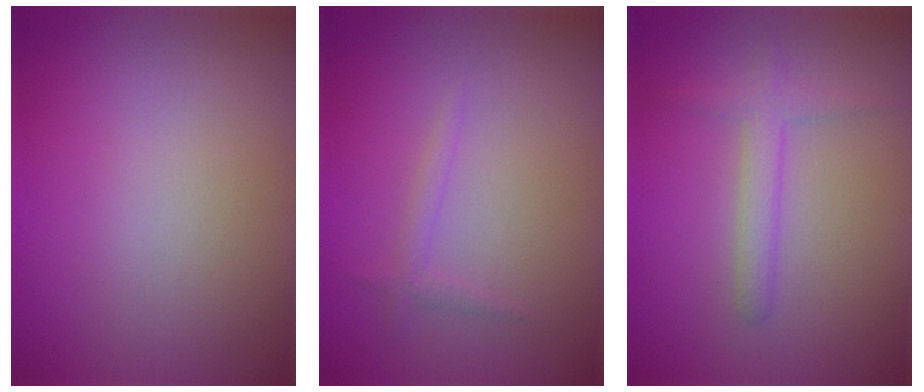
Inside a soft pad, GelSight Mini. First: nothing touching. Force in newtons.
{"total": 1.0, "press": 1.0, "slide": 0.1}
{"total": 2.0, "press": 2.0, "slide": 0.1}